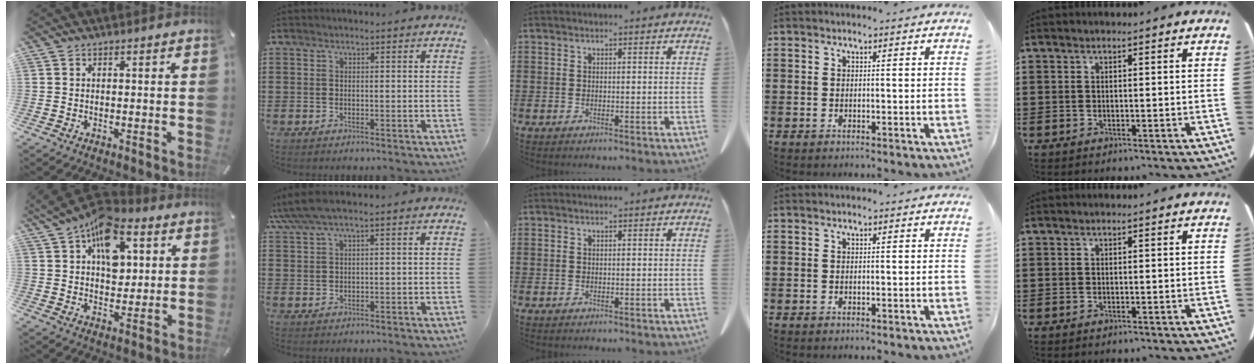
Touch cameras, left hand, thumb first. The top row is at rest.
{"thumb": {"total": 13.4, "force": [5.5, 8.9, 8.4], "torque": [-0.121, -0.022, 0.099]}, "index": {"total": 3.4, "force": [1.9, 0.4, 2.7], "torque": [-0.064, 0.000, 0.032]}}